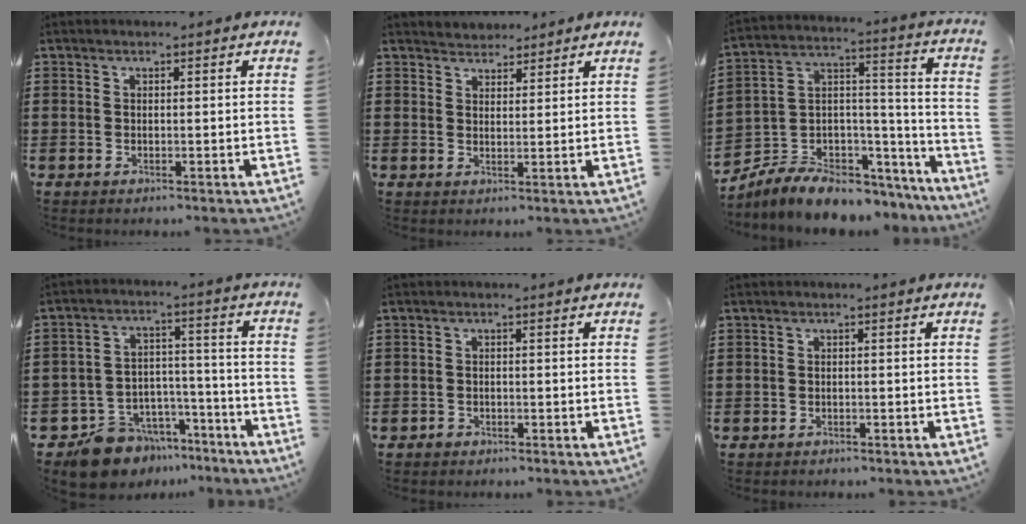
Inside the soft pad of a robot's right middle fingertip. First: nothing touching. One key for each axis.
{"total": 2.5, "fx": 2.3, "fy": 0.4, "fz": -0.7, "tx": 0.006, "ty": 0.001, "tz": 0.046}
{"total": 6.9, "fx": -6.2, "fy": 2.6, "fz": 1.9, "tx": -0.045, "ty": 0.003, "tz": -0.121}
{"total": 8.7, "fx": -8.0, "fy": 3.4, "fz": 0.4, "tx": -0.016, "ty": 0.029, "tz": -0.156}
{"total": 0.9, "fx": -0.7, "fy": 0.5, "fz": 0.2, "tx": -0.006, "ty": 0.000, "tz": -0.016}
{"total": 0.8, "fx": -0.7, "fy": 0.4, "fz": -0.1, "tx": 0.001, "ty": 0.003, "tz": -0.017}